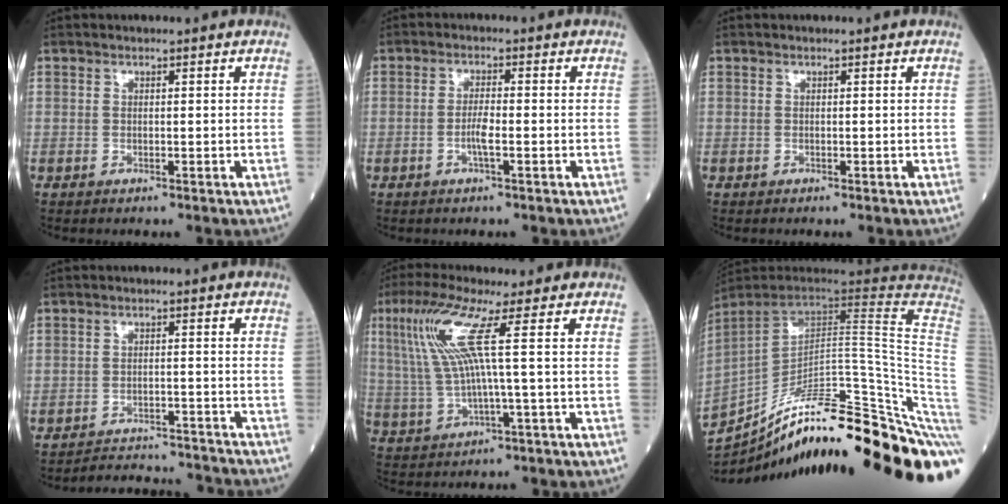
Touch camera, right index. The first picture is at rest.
{"total": 2.8, "force": [-0.9, 0.2, 2.6], "torque": [-0.053, -0.001, -0.019]}
{"total": 0.0}
{"total": 10.5, "force": [-10.4, 0.5, 1.0], "torque": [-0.010, 0.008, -0.141]}
{"total": 8.9, "force": [2.5, -0.9, 8.5], "torque": [-0.190, 0.013, 0.054]}
{"total": 36.9, "force": [-26.0, 3.6, 26.0], "torque": [-0.311, -0.031, -0.360]}